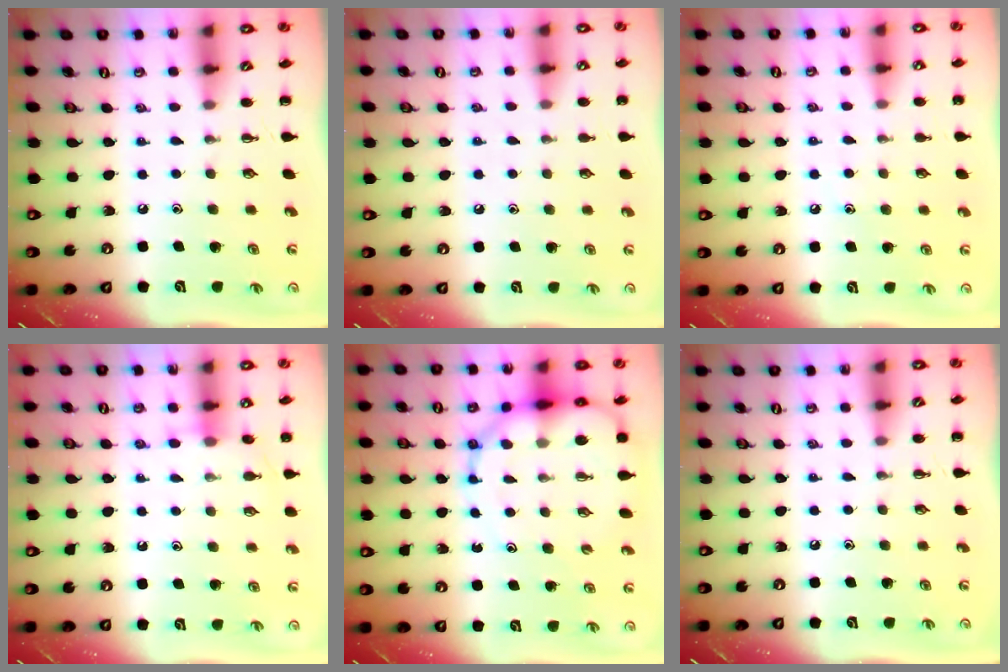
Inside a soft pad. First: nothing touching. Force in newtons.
{"total": 6.2, "press": 5.9, "slide": 2.0}
{"total": 5.9, "press": 5.7, "slide": 1.7}
{"total": 7.1, "press": 7.0, "slide": 1.4}
{"total": 13.1, "press": 12.5, "slide": 3.7}
{"total": 0.0}